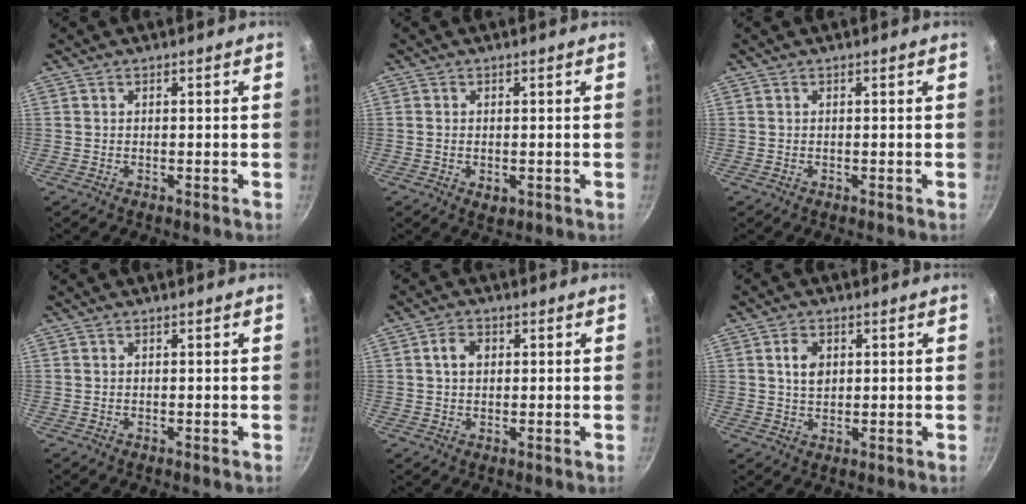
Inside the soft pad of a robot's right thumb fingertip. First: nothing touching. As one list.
[{"total": 2.3, "force": [-0.4, 1.5, 1.7], "torque": [-0.027, -0.007, -0.005]}, {"total": 0.0}, {"total": 0.0}, {"total": 3.7, "force": [0.8, 2.7, 2.4], "torque": [-0.030, 0.005, 0.010]}, {"total": 4.4, "force": [1.2, 3.1, 2.9], "torque": [-0.039, -0.002, 0.021]}]